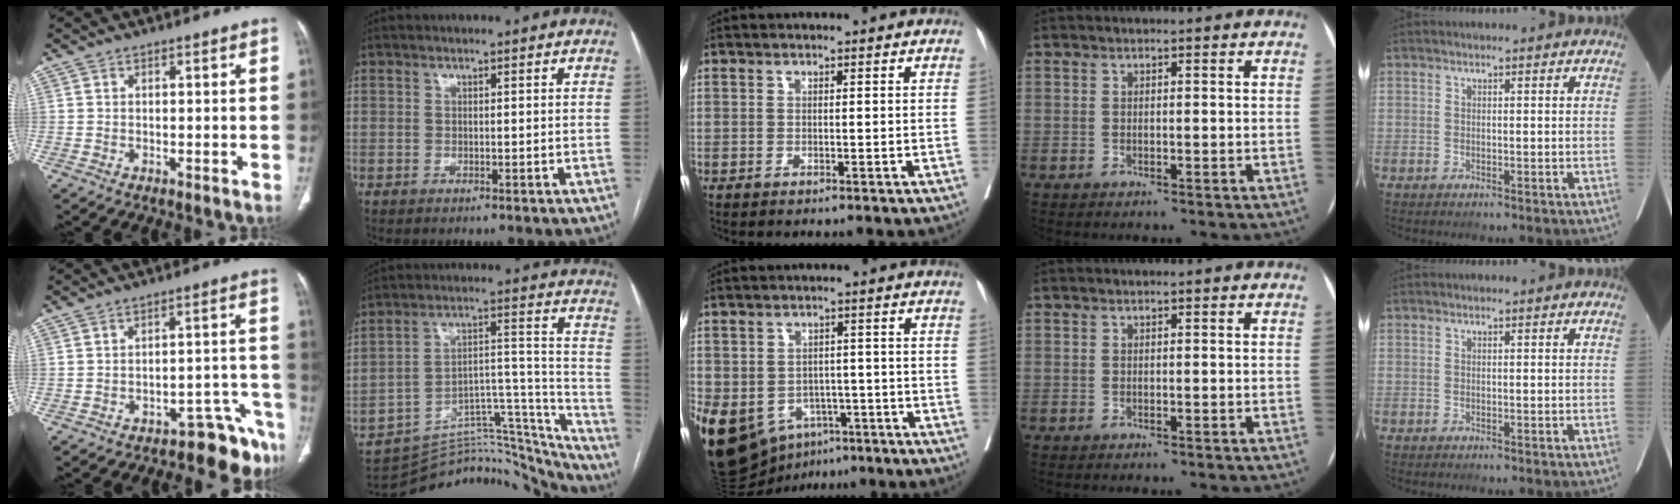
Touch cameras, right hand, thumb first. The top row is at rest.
{"thumb": {"total": 7.9, "force": [-7.3, 2.8, 1.4], "torque": [0.022, 0.104, -0.098]}, "index": {"total": 26.7, "force": [-25.6, 5.4, 5.5], "torque": [-0.040, 0.050, -0.353]}, "middle": {"total": 16.2, "force": [-7.6, 11.8, 8.0], "torque": [-0.192, 0.008, -0.103]}}